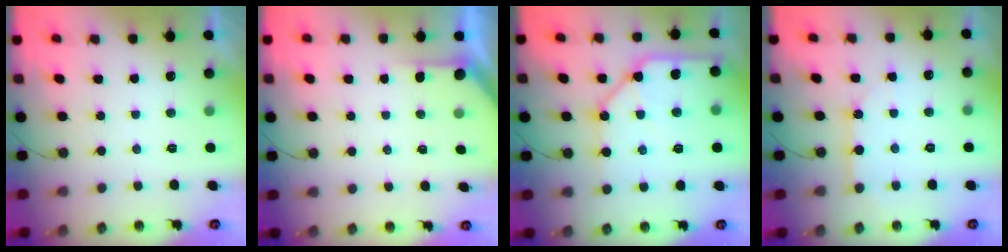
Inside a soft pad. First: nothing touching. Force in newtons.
{"total": 1.2, "press": 1.2, "slide": 0.1}
{"total": 14.2, "press": 14.1, "slide": 1.6}
{"total": 5.8, "press": 5.8, "slide": 0.5}